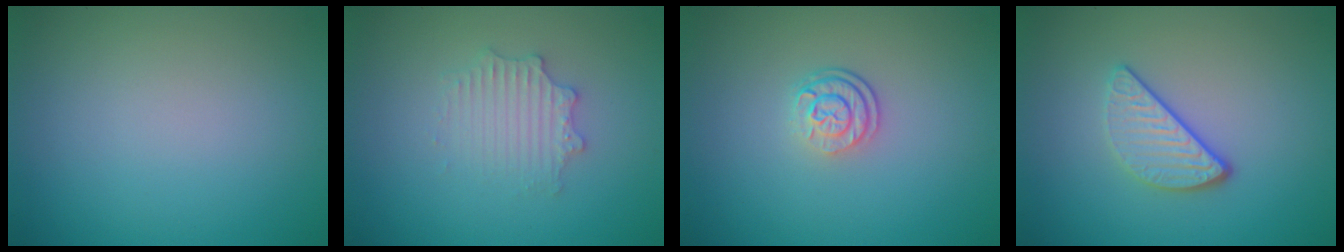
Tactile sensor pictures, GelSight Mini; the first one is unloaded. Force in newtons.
{"total": 2.6, "press": 2.6, "slide": 0.4}
{"total": 2.5, "press": 1.9, "slide": 1.6}
{"total": 3.2, "press": 2.5, "slide": 1.9}